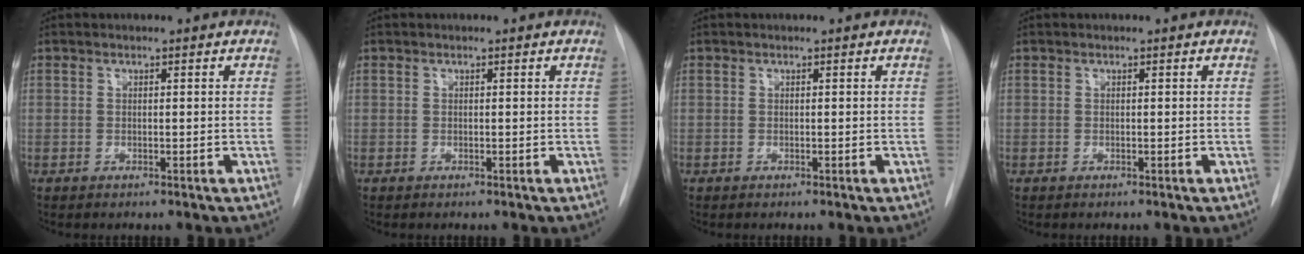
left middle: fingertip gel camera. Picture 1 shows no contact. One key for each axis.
{"total": 0.0}
{"total": 0.0}
{"total": 0.0}